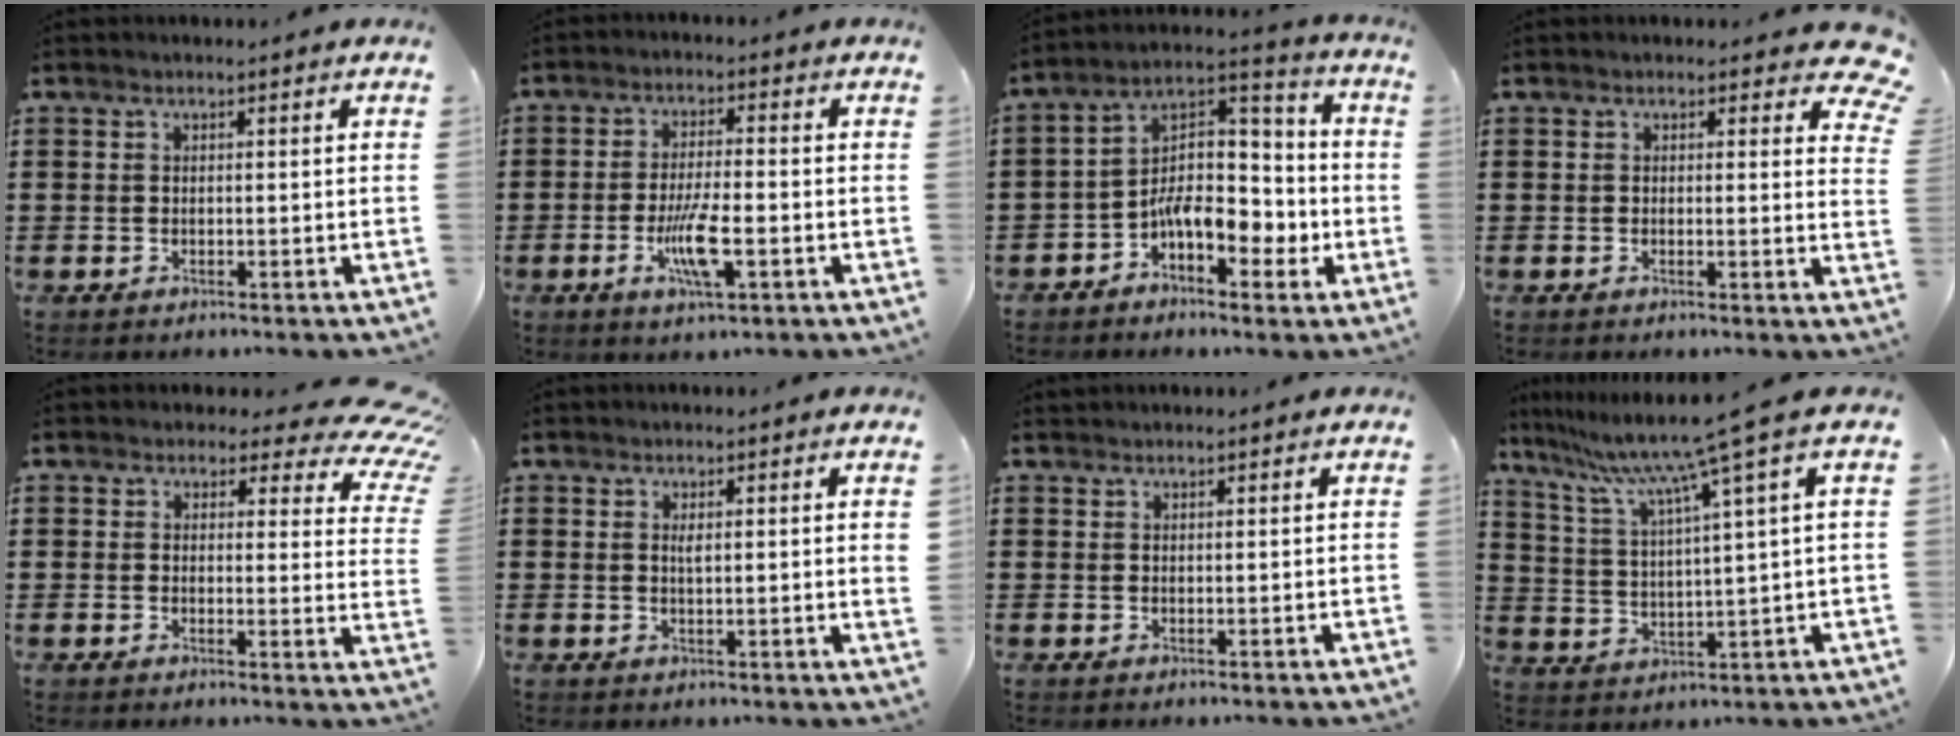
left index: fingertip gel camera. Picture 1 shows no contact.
{"total": 7.0, "force": [-2.2, 1.6, 6.4], "torque": [-0.129, -0.011, -0.042]}
{"total": 10.3, "force": [-3.3, 6.4, 7.4], "torque": [-0.118, -0.002, -0.064]}
{"total": 2.4, "force": [1.8, 1.0, 1.2], "torque": [-0.008, -0.008, 0.027]}
{"total": 4.6, "force": [3.5, 1.9, 2.2], "torque": [-0.038, -0.020, 0.056]}
{"total": 1.9, "force": [0.7, -0.1, 1.8], "torque": [-0.038, -0.002, 0.011]}
{"total": 0.8, "force": [0.8, 0.1, -0.1], "torque": [0.000, 0.000, 0.017]}
{"total": 9.6, "force": [6.5, -1.5, 6.9], "torque": [-0.156, -0.039, 0.100]}